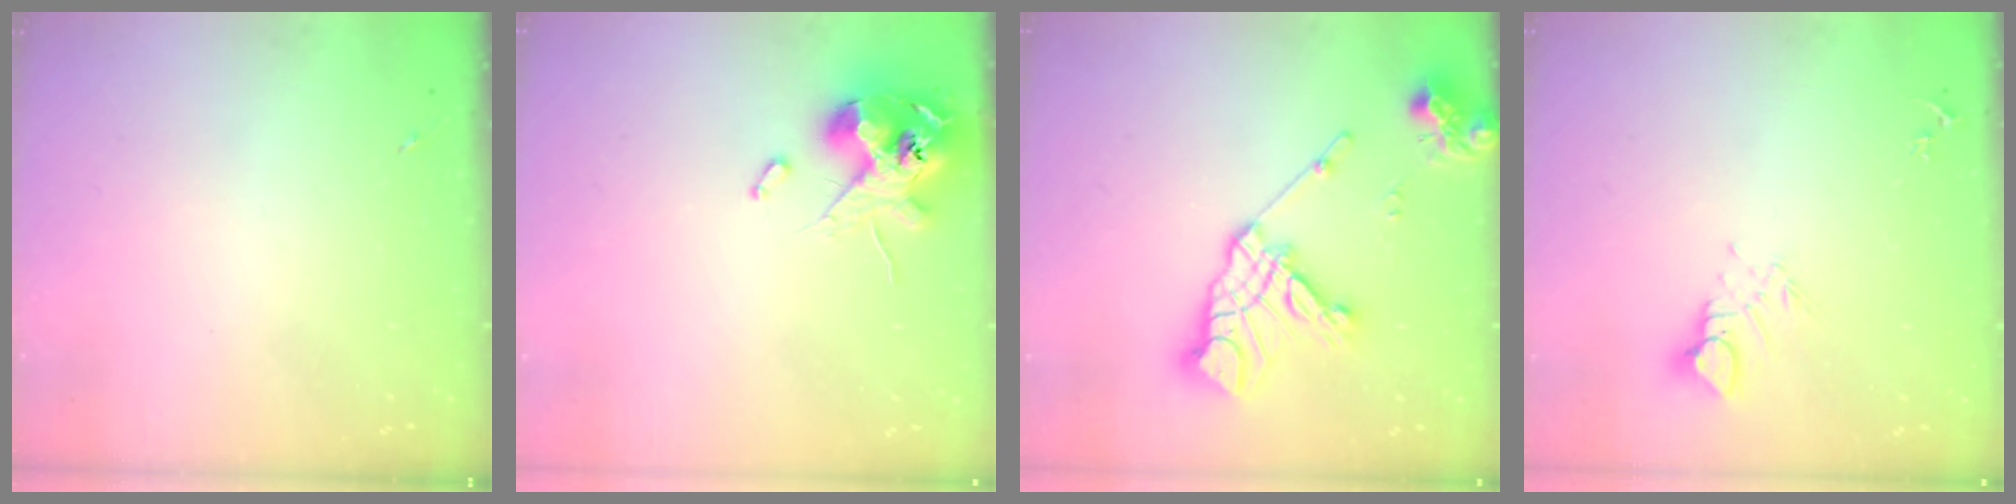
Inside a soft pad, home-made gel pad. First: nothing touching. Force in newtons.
{"total": 12.4, "press": 12.2, "slide": 2.2}
{"total": 16.5, "press": 16.4, "slide": 2.2}
{"total": 6.7, "press": 6.7, "slide": 0.4}